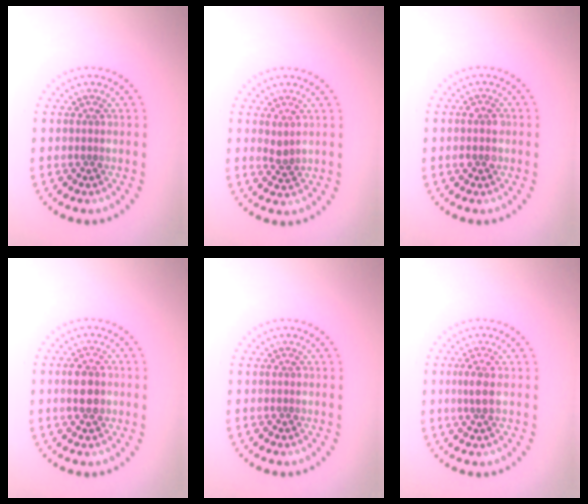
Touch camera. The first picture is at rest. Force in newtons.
{"total": 1.2, "press": 1.0, "slide": 0.6}
{"total": 1.6, "press": 1.6, "slide": 0.2}
{"total": 2.8, "press": 2.7, "slide": 0.1}
{"total": 0.0}
{"total": 1.7, "press": 1.5, "slide": 0.9}